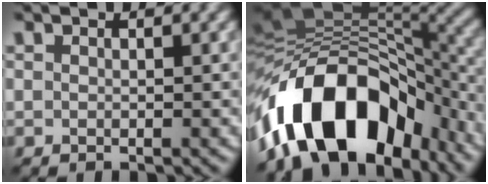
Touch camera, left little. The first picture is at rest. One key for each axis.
{"total": 14.7, "fx": -7.7, "fy": 8.4, "fz": 9.2, "tx": -0.145, "ty": 0.024, "tz": -0.135}